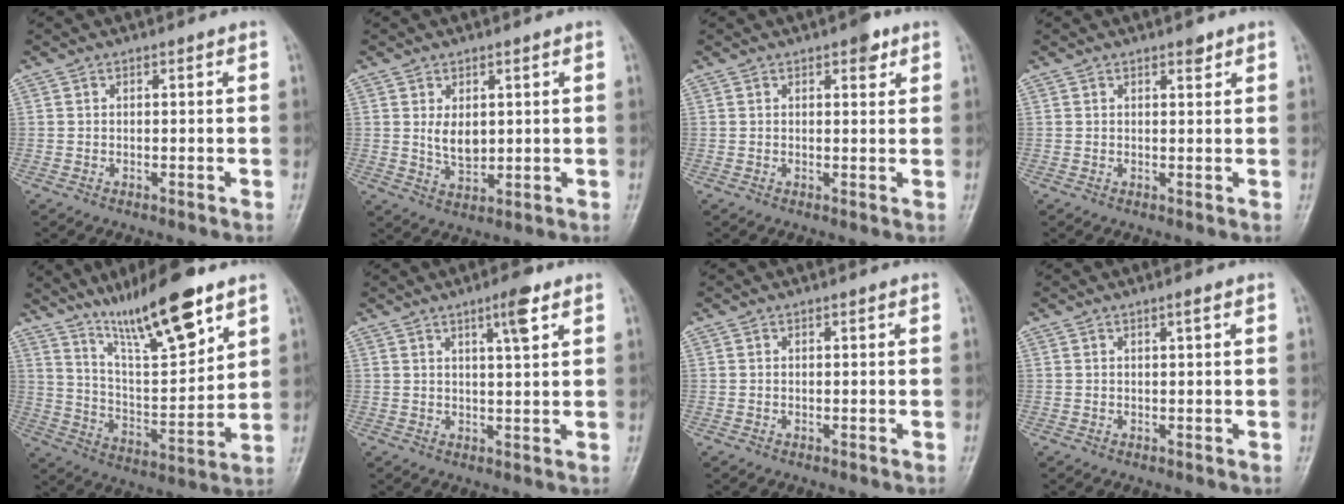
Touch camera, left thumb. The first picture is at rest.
{"total": 4.9, "force": [1.1, 3.0, 3.7], "torque": [-0.050, -0.015, 0.028]}
{"total": 3.1, "force": [1.8, 1.4, 2.1], "torque": [-0.015, -0.005, 0.021]}
{"total": 1.6, "force": [1.2, 0.7, 0.9], "torque": [-0.006, -0.006, 0.015]}
{"total": 17.6, "force": [11.9, 3.7, 12.4], "torque": [-0.188, -0.063, 0.216]}
{"total": 5.0, "force": [2.8, 0.7, 4.0], "torque": [-0.061, -0.013, 0.044]}
{"total": 0.0}
{"total": 0.9, "force": [0.5, 0.0, 0.8], "torque": [-0.012, -0.001, 0.008]}